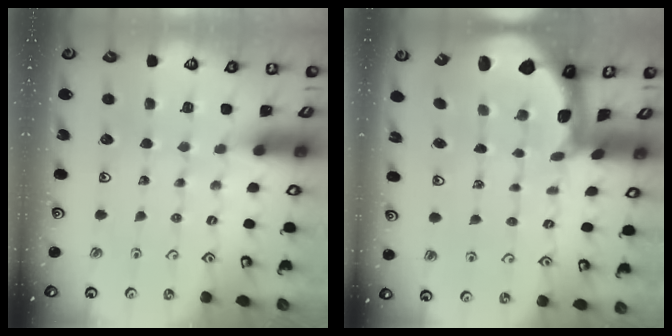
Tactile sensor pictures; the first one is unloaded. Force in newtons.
{"total": 1.7, "press": 1.7, "slide": 0.4}